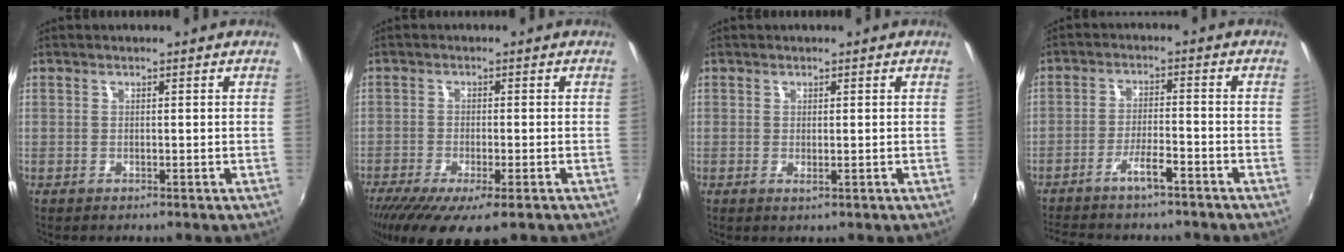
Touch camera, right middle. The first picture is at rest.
{"total": 11.4, "force": [-7.5, 2.9, 8.0], "torque": [-0.167, -0.048, -0.122]}
{"total": 0.8, "force": [0.1, 0.0, 0.8], "torque": [-0.013, -0.003, 0.000]}
{"total": 7.4, "force": [-6.2, 1.1, 4.0], "torque": [-0.092, 0.002, -0.104]}